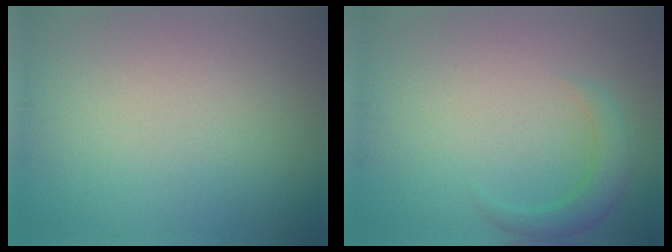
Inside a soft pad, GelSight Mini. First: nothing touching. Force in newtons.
{"total": 2.7, "press": 2.6, "slide": 0.3}